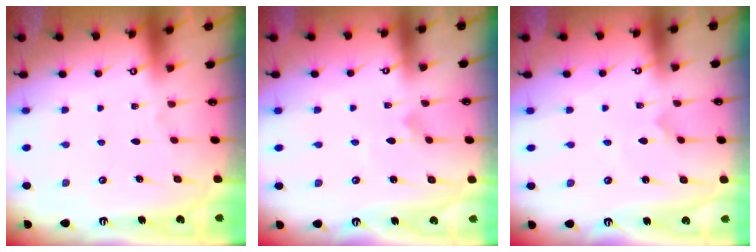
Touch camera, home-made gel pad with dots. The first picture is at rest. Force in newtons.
{"total": 2.3, "press": 2.3, "slide": 0.1}
{"total": 1.0, "press": 1.0, "slide": 0.0}